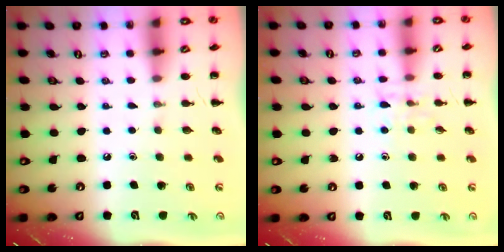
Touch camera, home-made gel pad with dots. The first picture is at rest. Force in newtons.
{"total": 6.6, "press": 6.5, "slide": 1.0}